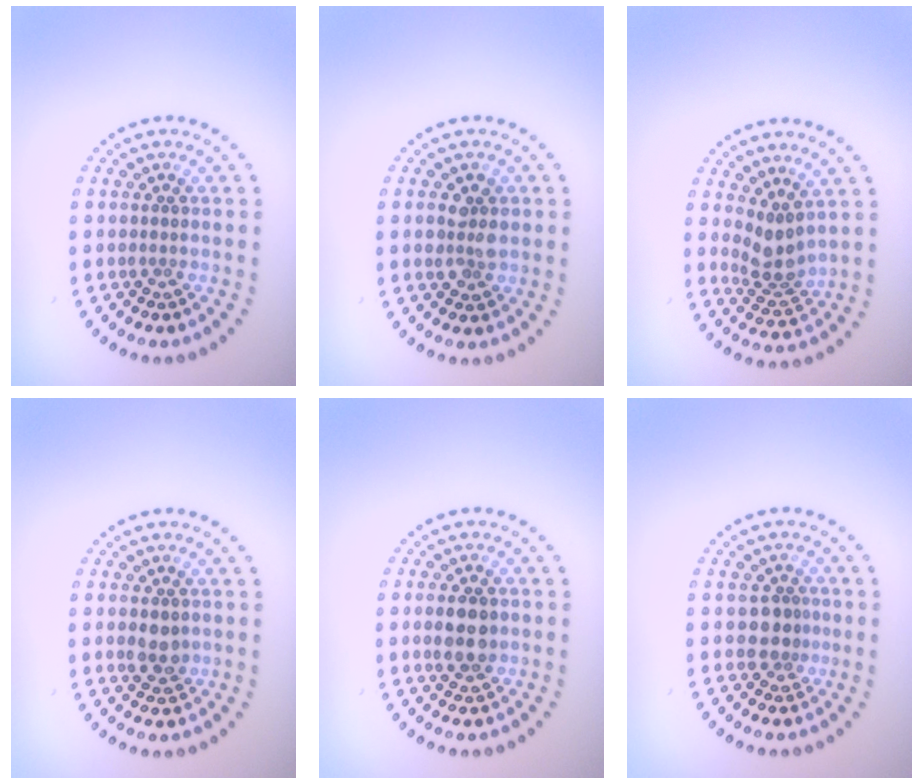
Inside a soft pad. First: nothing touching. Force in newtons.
{"total": 2.5, "press": 2.4, "slide": 0.4}
{"total": 2.9, "press": 2.1, "slide": 1.9}
{"total": 1.9, "press": 1.9, "slide": 0.3}
{"total": 2.9, "press": 2.9, "slide": 0.1}
{"total": 1.8, "press": 1.3, "slide": 1.2}